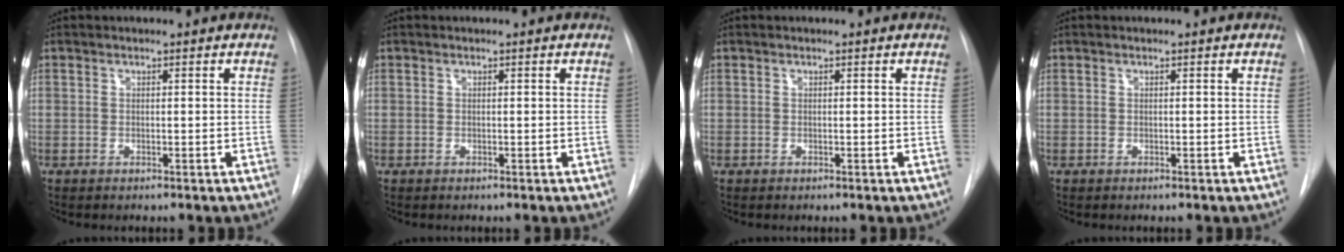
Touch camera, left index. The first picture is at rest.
{"total": 0.0}
{"total": 0.0}
{"total": 0.0}